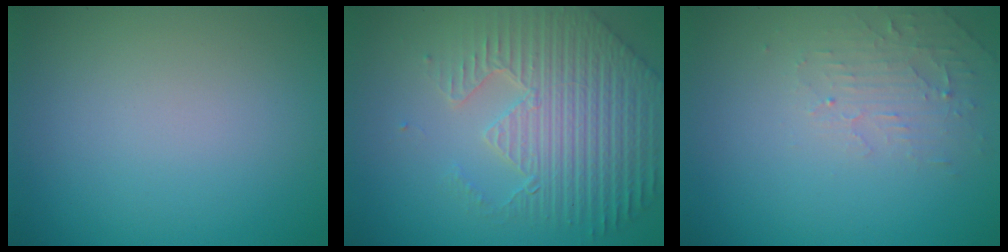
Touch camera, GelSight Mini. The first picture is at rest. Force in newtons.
{"total": 7.0, "press": 5.4, "slide": 4.4}
{"total": 2.4, "press": 2.3, "slide": 0.5}